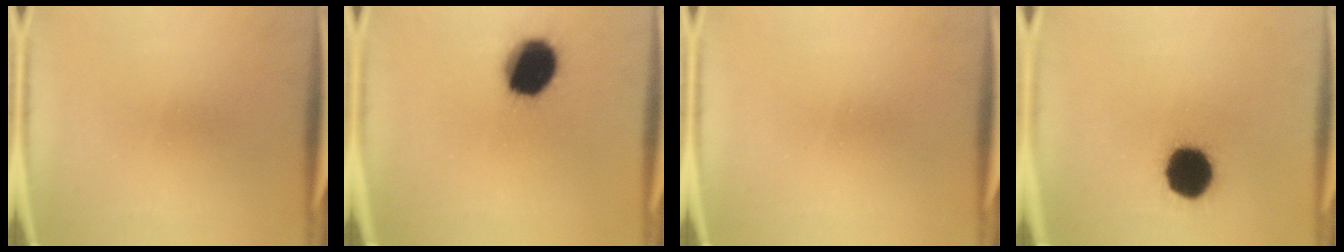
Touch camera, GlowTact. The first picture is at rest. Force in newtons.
{"total": 15.8}
{"total": 0.0}
{"total": 16.0}